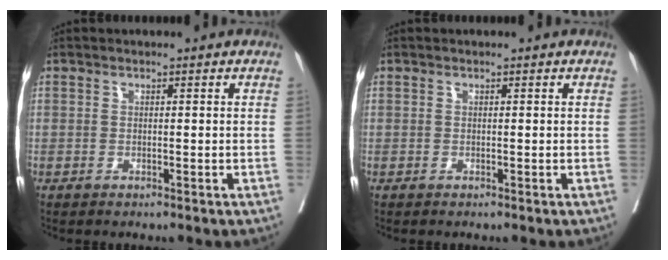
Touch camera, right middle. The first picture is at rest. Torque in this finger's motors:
{"motor_torque": [0.33, -0.36, 0.03, 0.01]}